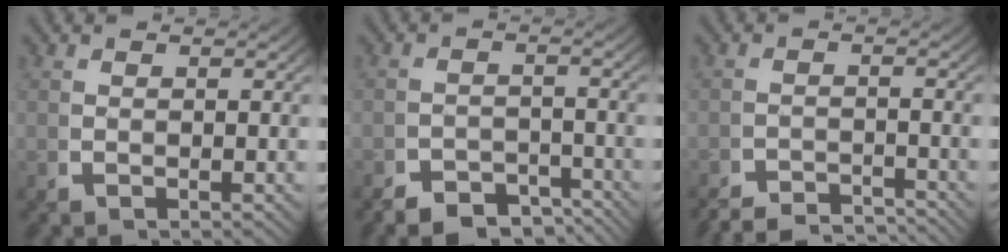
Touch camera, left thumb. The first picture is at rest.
{"total": 4.8, "force": [-4.3, 2.0, 0.9], "torque": [-0.001, -0.020, -0.074]}
{"total": 3.7, "force": [-3.7, 0.2, 0.1], "torque": [0.012, -0.008, -0.068]}